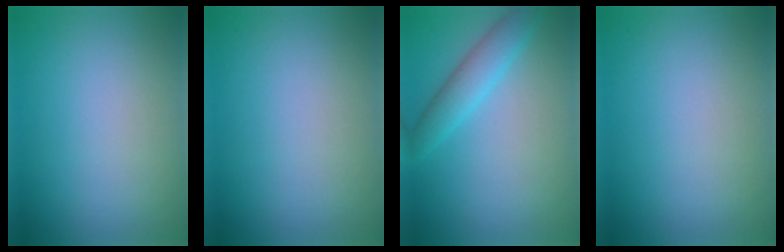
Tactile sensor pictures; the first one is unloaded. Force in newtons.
{"total": 0.0}
{"total": 3.0, "press": 3.0, "slide": 0.1}
{"total": 0.0}